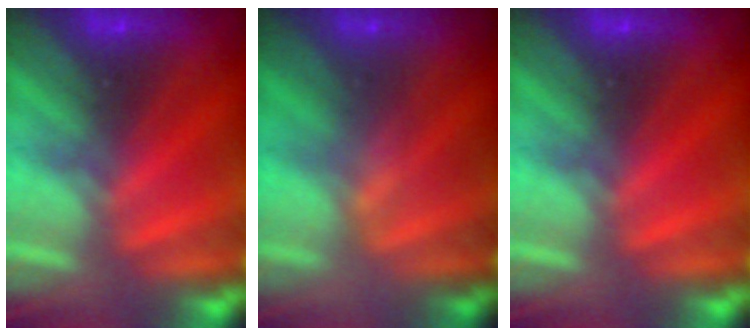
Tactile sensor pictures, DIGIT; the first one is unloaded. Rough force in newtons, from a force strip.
{"total": 2.1}
{"total": 0.0}